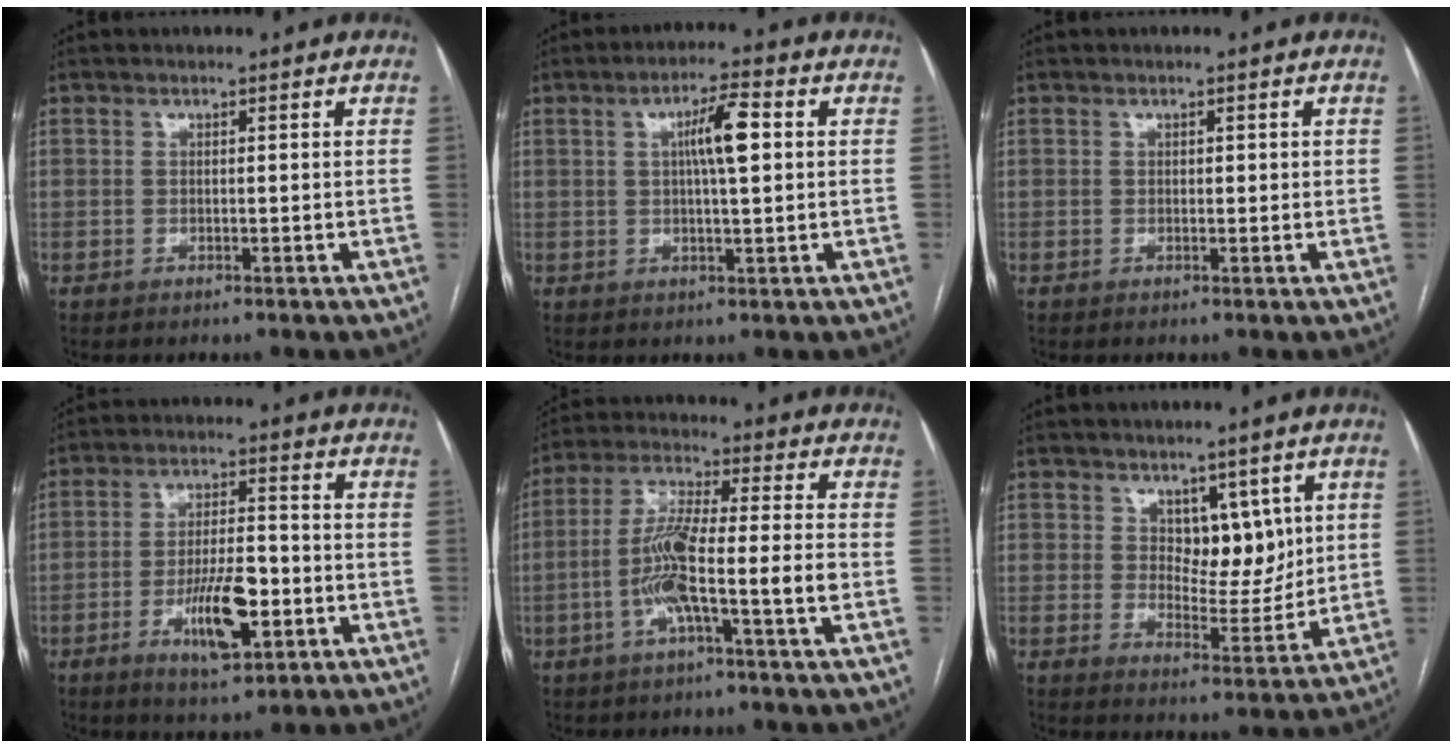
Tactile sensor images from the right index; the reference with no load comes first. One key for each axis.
{"total": 6.3, "fx": 1.2, "fy": 0.7, "fz": 6.2, "tx": -0.108, "ty": 0.011, "tz": 0.019}
{"total": 1.1, "fx": 0.2, "fy": 0.6, "fz": 0.9, "tx": -0.009, "ty": 0.004, "tz": 0.003}
{"total": 9.8, "fx": -3.4, "fy": 2.8, "fz": 8.7, "tx": -0.160, "ty": -0.001, "tz": -0.054}
{"total": 10.3, "fx": -2.8, "fy": 0.4, "fz": 9.8, "tx": -0.194, "ty": 0.012, "tz": -0.058}
{"total": 6.9, "fx": 2.8, "fy": 3.8, "fz": 5.0, "tx": -0.066, "ty": -0.002, "tz": 0.052}